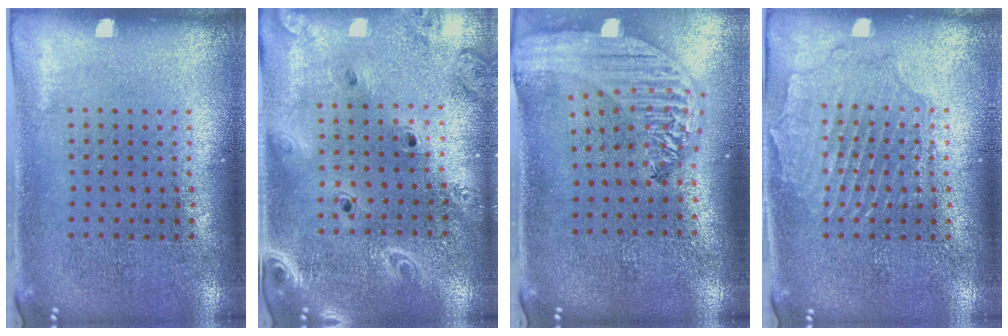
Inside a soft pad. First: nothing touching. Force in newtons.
{"total": 2.3, "press": 2.1, "slide": 0.9}
{"total": 2.5, "press": 2.2, "slide": 1.4}
{"total": 2.1, "press": 2.1, "slide": 0.2}